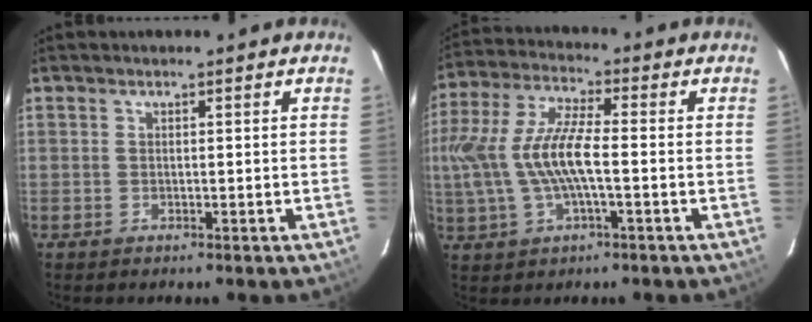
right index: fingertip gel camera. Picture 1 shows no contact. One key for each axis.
{"total": 13.0, "fx": -1.3, "fy": 4.0, "fz": 12.3, "tx": -0.253, "ty": 0.004, "tz": -0.023}